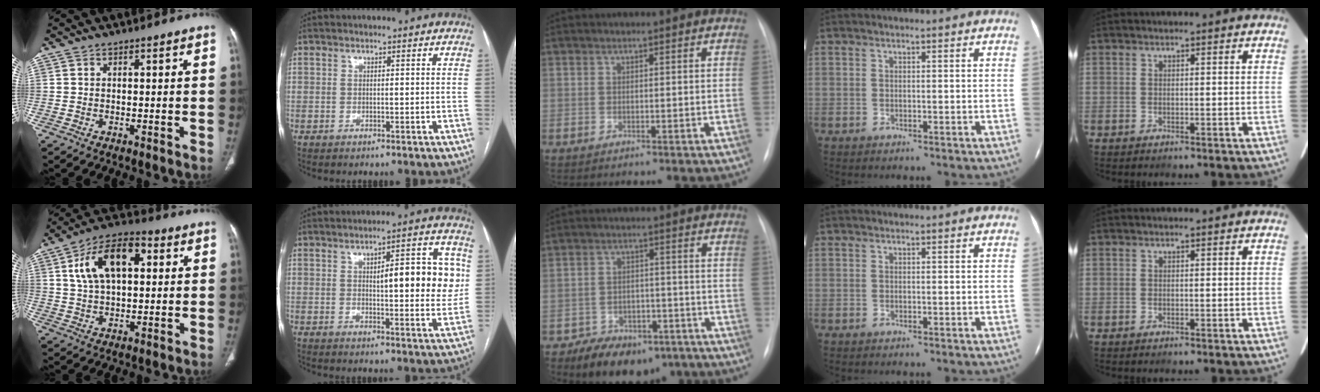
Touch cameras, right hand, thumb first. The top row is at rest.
{"thumb": {"total": 14.4, "force": [4.0, 7.8, 11.4], "torque": [-0.192, 0.016, 0.066]}, "index": {"total": 11.7, "force": [2.0, 3.1, 11.1], "torque": [-0.137, 0.018, 0.025]}, "middle": {"total": 10.9, "force": [-7.5, 6.2, 5.0], "torque": [-0.068, 0.013, -0.111]}}